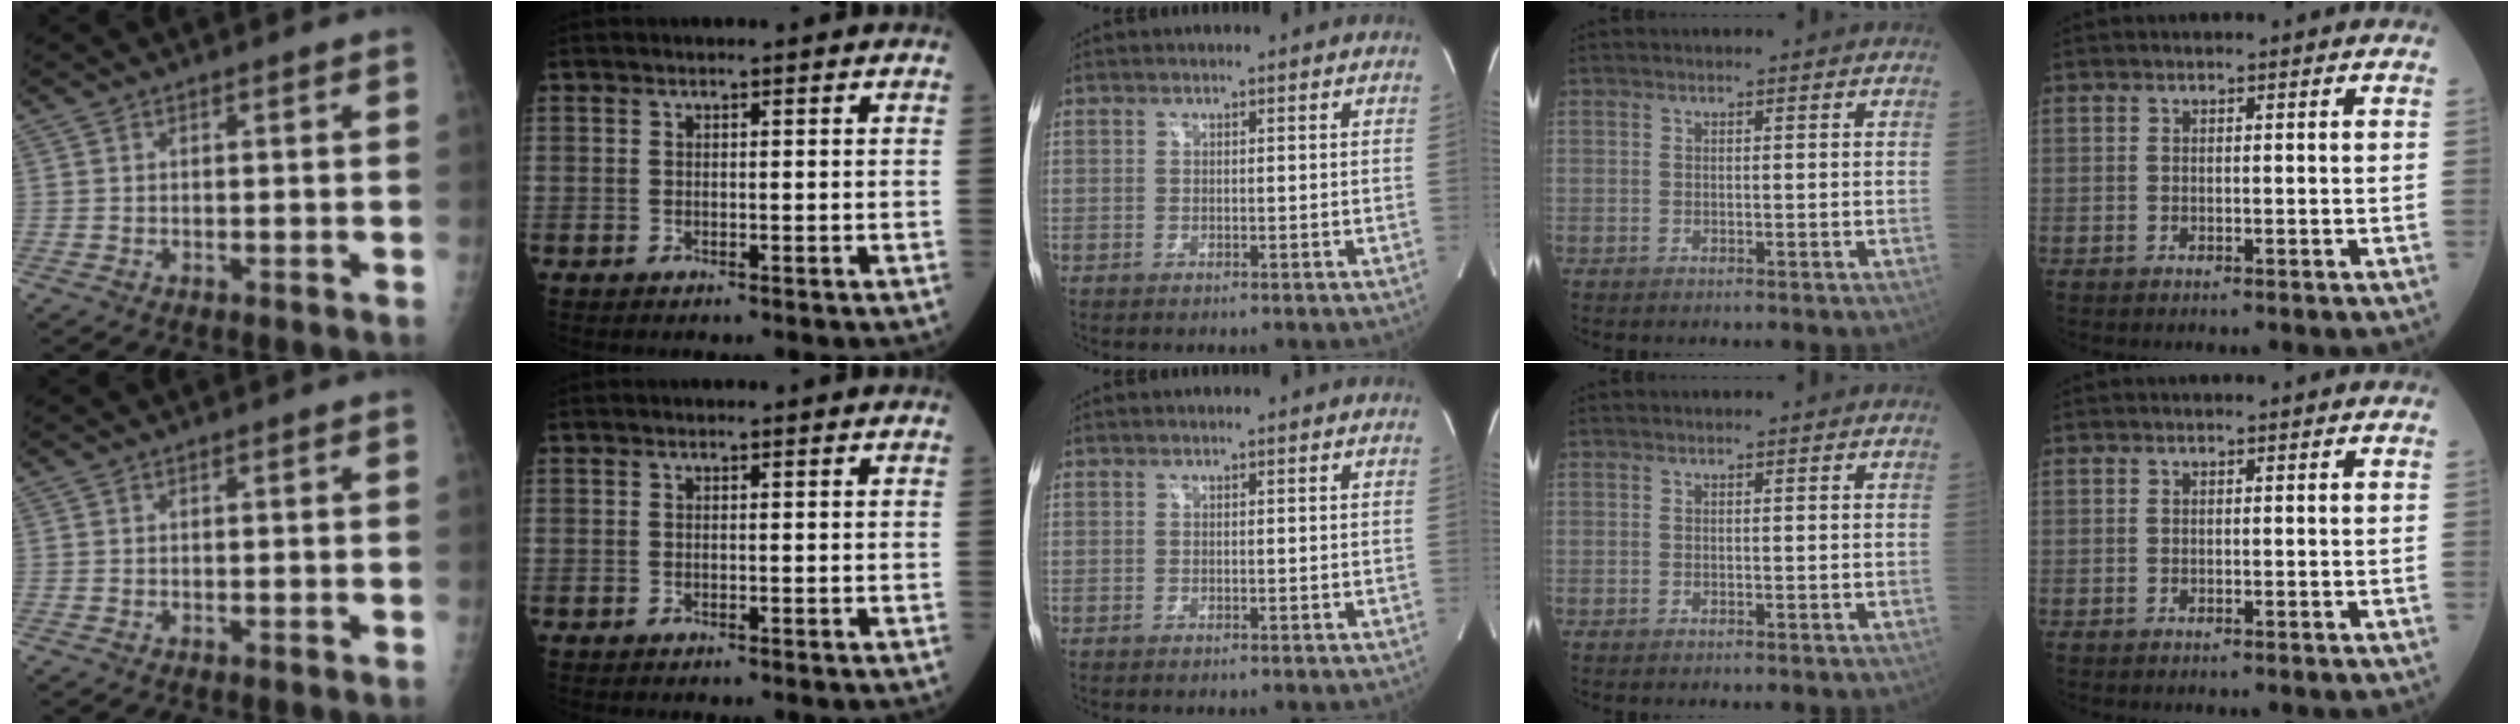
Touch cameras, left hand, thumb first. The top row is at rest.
{}